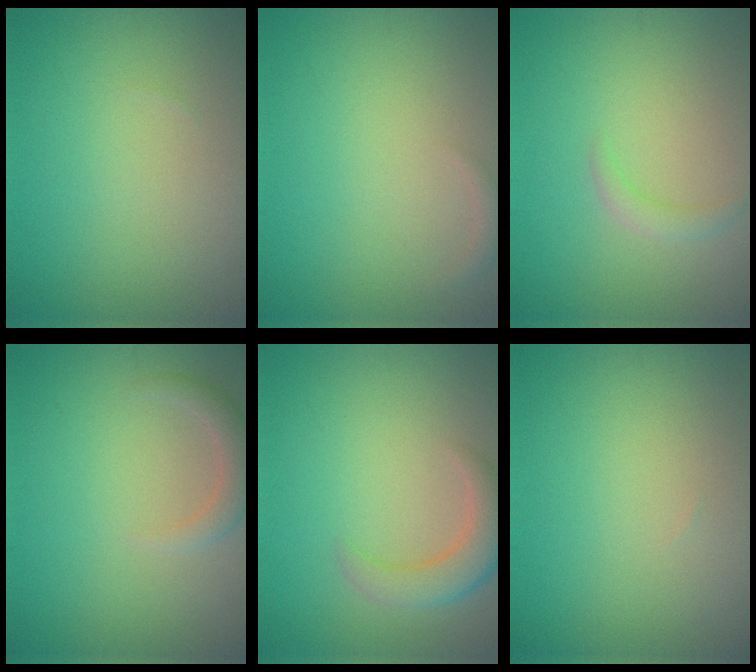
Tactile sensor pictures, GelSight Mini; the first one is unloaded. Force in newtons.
{"total": 0.7, "press": 0.7, "slide": 0.1}
{"total": 1.2, "press": 1.2, "slide": 0.2}
{"total": 2.0, "press": 2.0, "slide": 0.2}
{"total": 3.5, "press": 3.5, "slide": 0.3}
{"total": 0.0}